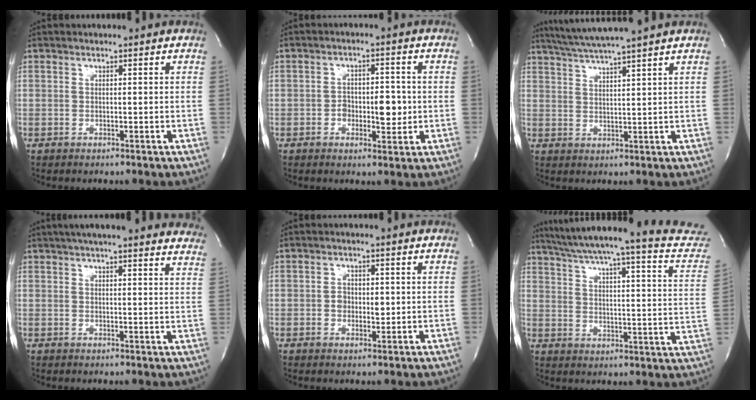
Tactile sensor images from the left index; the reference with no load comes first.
{"total": 5.3, "force": [-0.9, 2.7, 4.4], "torque": [-0.058, 0.004, -0.008]}
{"total": 8.7, "force": [7.6, -1.8, 4.0], "torque": [-0.074, 0.010, 0.124]}
{"total": 22.8, "force": [20.3, 2.8, 9.9], "torque": [-0.148, -0.006, 0.238]}
{"total": 2.6, "force": [0.0, 1.9, 1.7], "torque": [-0.027, 0.002, 0.001]}
{"total": 24.9, "force": [22.4, 1.1, 10.9], "torque": [-0.161, -0.056, 0.275]}